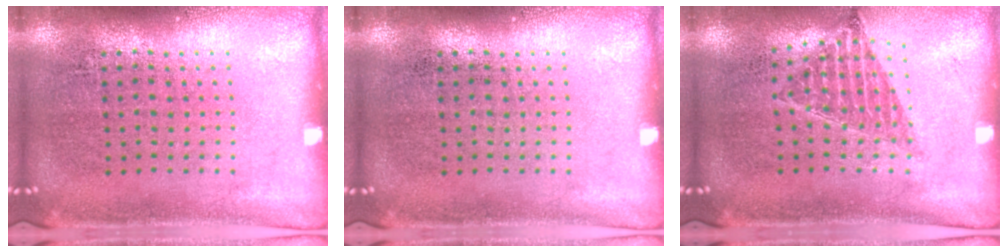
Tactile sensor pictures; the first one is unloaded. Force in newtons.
{"total": 0.0}
{"total": 0.9, "press": 0.9, "slide": 0.0}